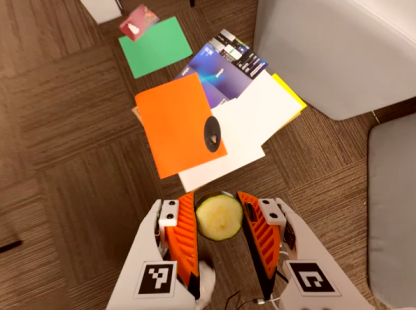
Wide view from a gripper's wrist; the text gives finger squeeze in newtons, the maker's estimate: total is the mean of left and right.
{"total": 11.3, "left": 11.6, "right": 10.9}